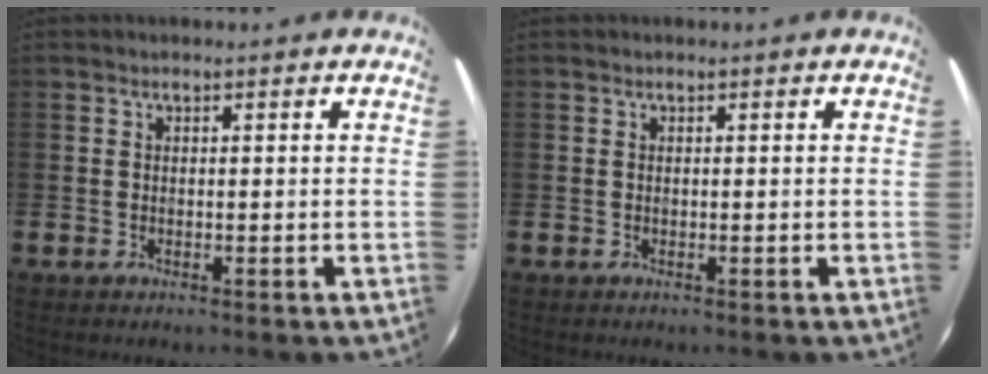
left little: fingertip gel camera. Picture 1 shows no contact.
{"total": 0.0}